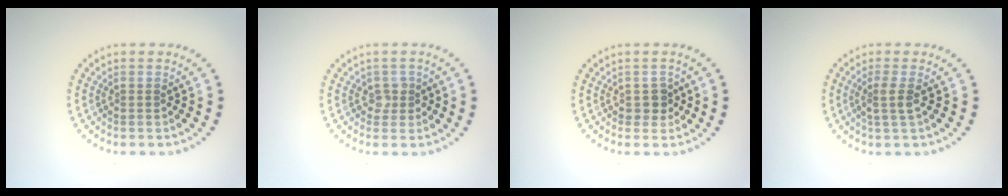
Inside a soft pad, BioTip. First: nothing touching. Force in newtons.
{"total": 1.3, "press": 1.1, "slide": 0.7}
{"total": 1.6, "press": 1.4, "slide": 0.7}
{"total": 1.8, "press": 1.4, "slide": 1.0}